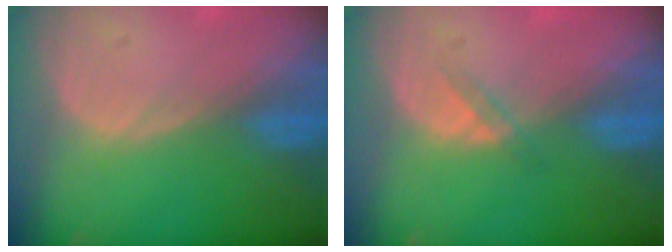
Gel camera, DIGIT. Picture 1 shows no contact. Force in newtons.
{"total": 1.8, "press": 1.4, "slide": 1.0}